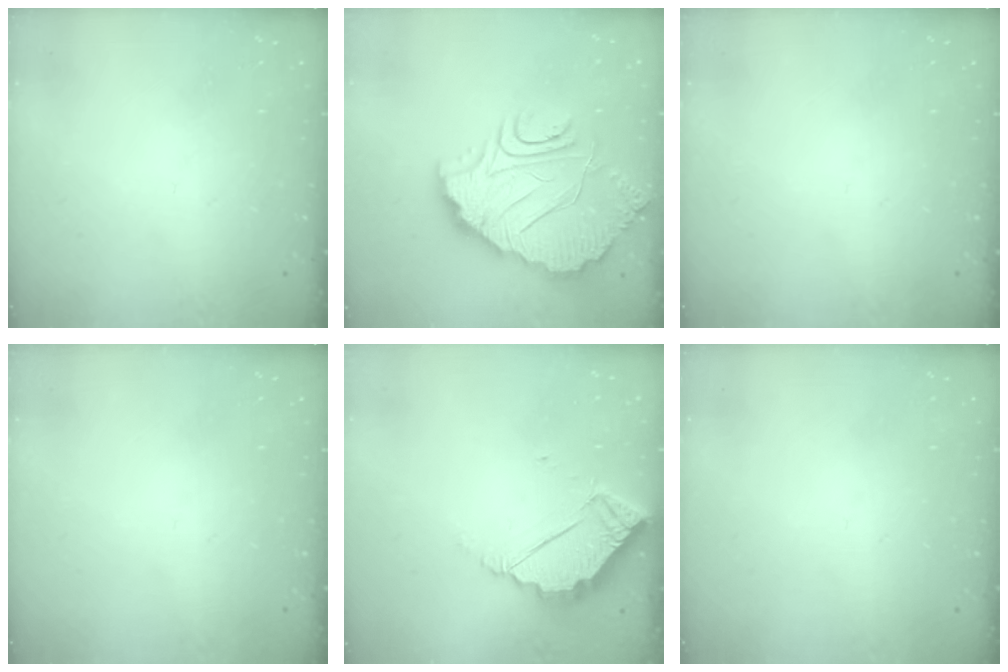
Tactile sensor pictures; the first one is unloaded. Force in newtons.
{"total": 14.5, "press": 14.4, "slide": 1.4}
{"total": 0.0}
{"total": 0.0}
{"total": 4.5, "press": 4.5, "slide": 0.3}
{"total": 0.0}